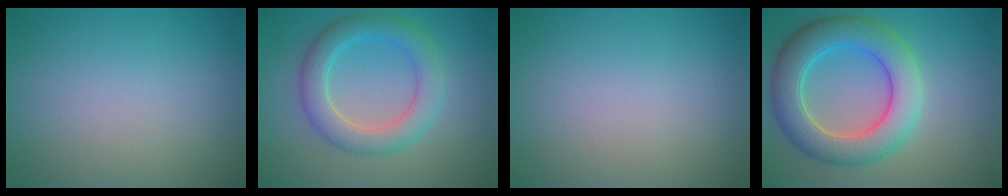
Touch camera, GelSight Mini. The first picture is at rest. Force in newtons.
{"total": 4.7, "press": 4.7, "slide": 0.1}
{"total": 0.0}
{"total": 7.3, "press": 7.3, "slide": 0.3}